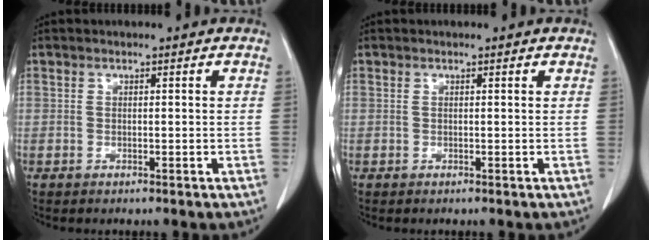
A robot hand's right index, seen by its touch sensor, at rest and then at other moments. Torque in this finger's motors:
{"motor_torque": [-0.06, 0.09, -0.15, -0.08]}